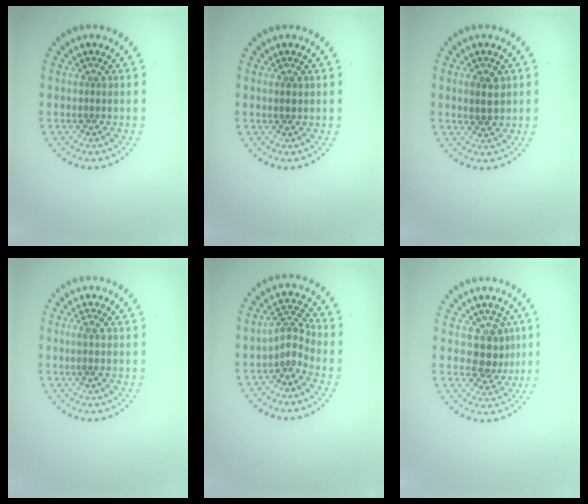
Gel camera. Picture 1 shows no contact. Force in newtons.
{"total": 0.8, "press": 0.7, "slide": 0.1}
{"total": 2.3, "press": 2.3, "slide": 0.6}
{"total": 0.7, "press": 0.5, "slide": 0.5}
{"total": 2.2, "press": 1.4, "slide": 1.6}
{"total": 2.8, "press": 2.6, "slide": 1.2}